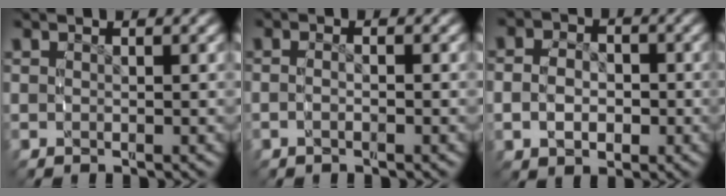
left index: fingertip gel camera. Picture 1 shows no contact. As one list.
[{"total": 1.8, "force": [-0.7, 0.7, 1.4], "torque": [-0.034, 0.004, -0.017]}, {"total": 4.8, "force": [-0.8, 3.9, 2.6], "torque": [-0.051, -0.001, -0.018]}]